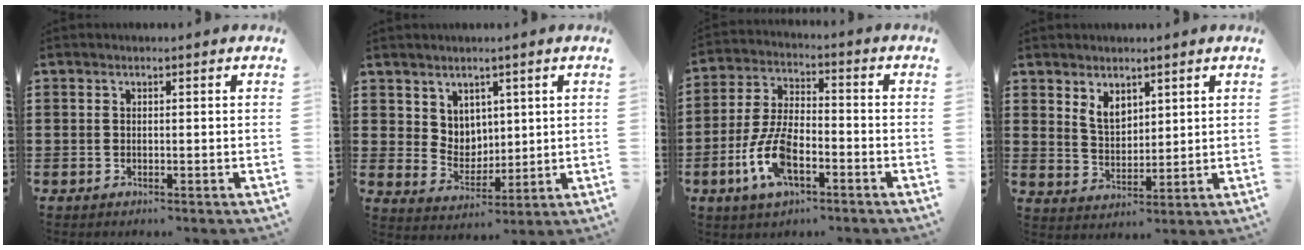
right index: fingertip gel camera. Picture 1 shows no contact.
{"total": 5.1, "force": [3.4, 3.8, 0.6], "torque": [-0.026, -0.003, 0.062]}
{"total": 9.5, "force": [-3.7, 4.3, 7.7], "torque": [-0.179, -0.004, -0.071]}
{"total": 4.4, "force": [2.9, 2.7, 1.9], "torque": [-0.048, 0.006, 0.054]}